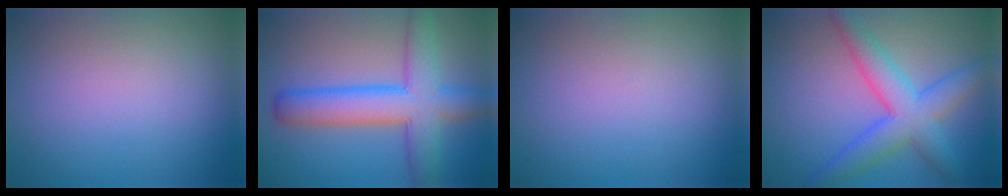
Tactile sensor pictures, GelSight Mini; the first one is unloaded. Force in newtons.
{"total": 7.5, "press": 7.5, "slide": 0.2}
{"total": 0.0}
{"total": 6.0, "press": 6.0, "slide": 0.2}